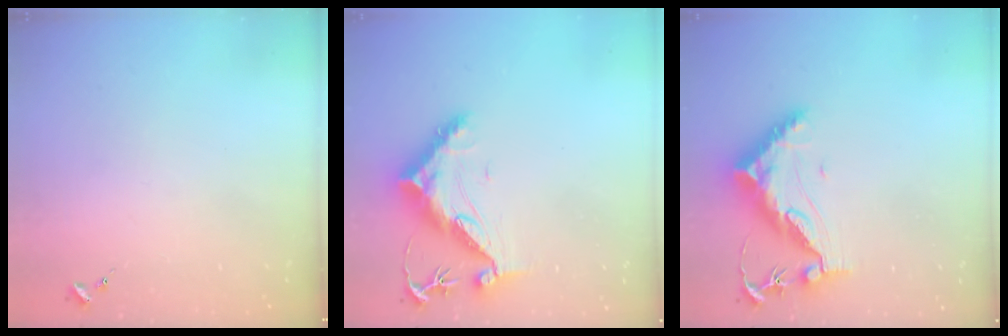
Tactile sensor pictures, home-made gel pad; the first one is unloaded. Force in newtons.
{"total": 14.3, "press": 14.3, "slide": 0.8}
{"total": 13.0, "press": 12.9, "slide": 0.7}